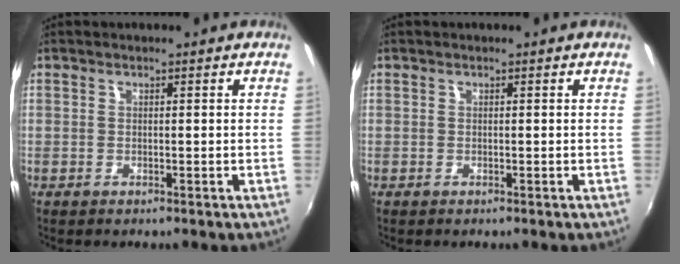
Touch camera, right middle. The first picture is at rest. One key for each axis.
{"total": 0.0}